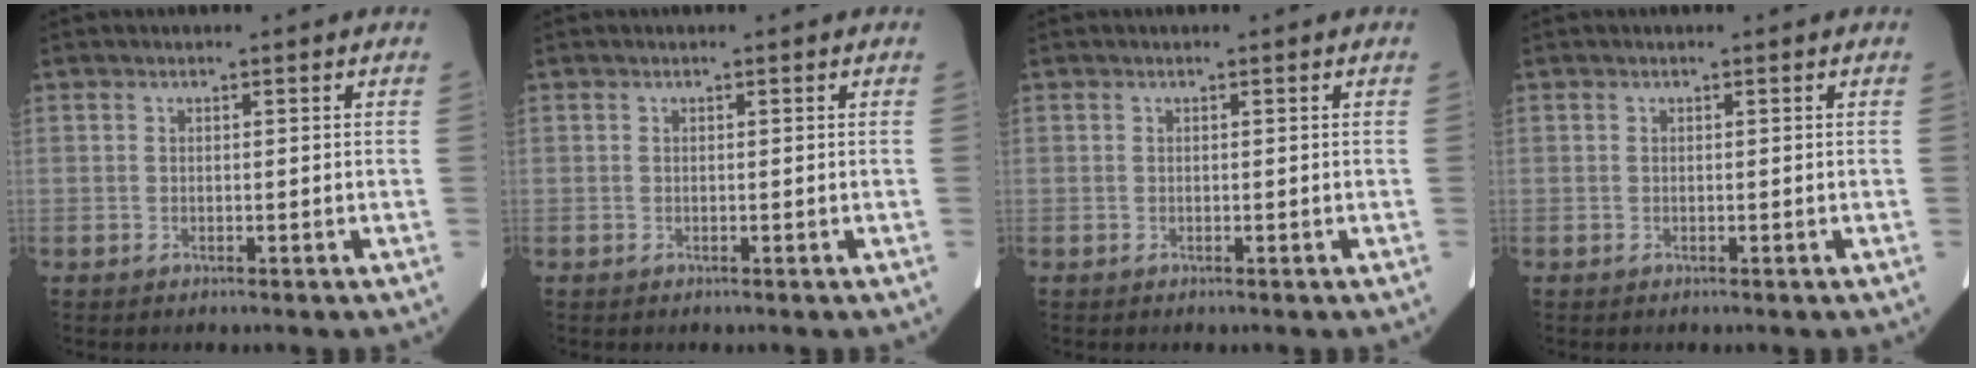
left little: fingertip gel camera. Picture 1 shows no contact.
{"total": 0.0}
{"total": 0.0}
{"total": 0.0}